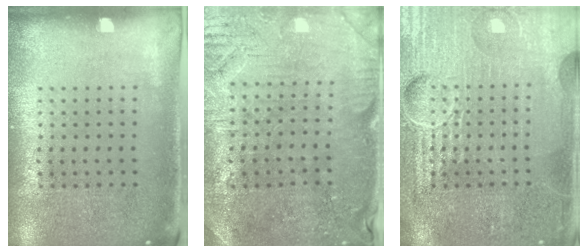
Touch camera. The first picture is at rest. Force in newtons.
{"total": 0.9, "press": 0.8, "slide": 0.4}
{"total": 7.1, "press": 7.1, "slide": 0.8}